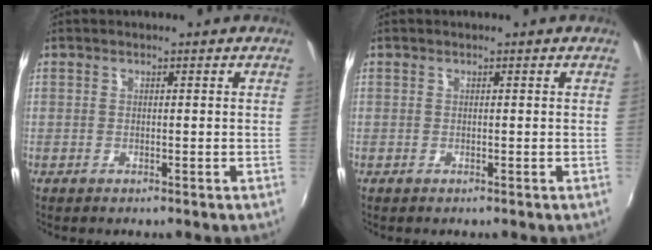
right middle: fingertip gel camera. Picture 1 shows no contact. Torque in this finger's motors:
{"motor_torque": [0.07, -0.18, -0.02, 0.00]}